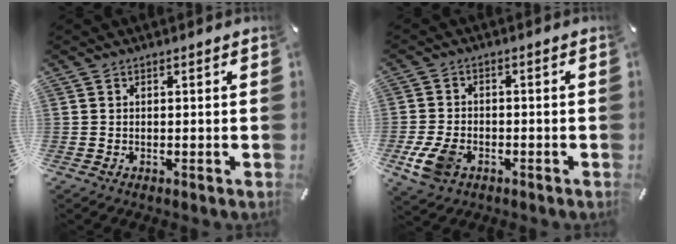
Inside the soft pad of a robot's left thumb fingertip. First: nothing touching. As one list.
[{"total": 7.1, "force": [-2.8, 4.9, 4.3], "torque": [-0.106, 0.006, -0.053]}]